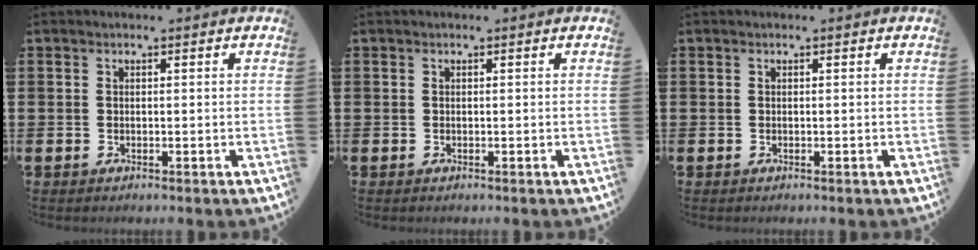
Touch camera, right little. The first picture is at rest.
{"total": 0.0}
{"total": 0.0}